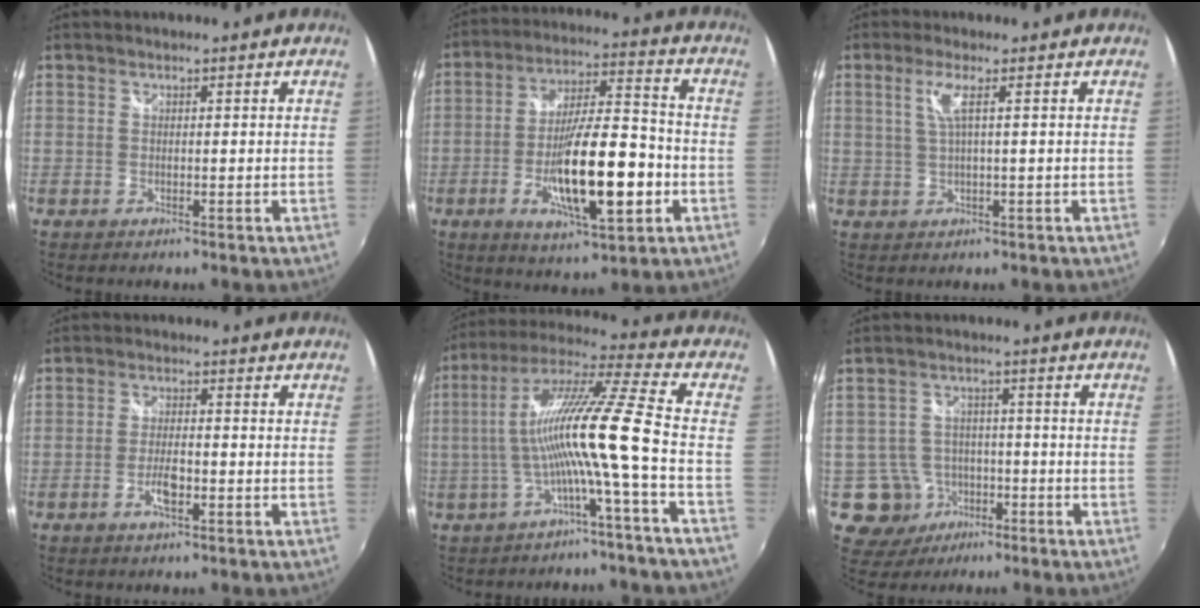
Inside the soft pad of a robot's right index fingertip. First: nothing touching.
{"total": 17.3, "force": [-5.1, 4.5, 15.9], "torque": [-0.283, -0.007, -0.080]}
{"total": 3.3, "force": [0.9, -0.5, 3.2], "torque": [-0.060, 0.001, 0.021]}
{"total": 4.3, "force": [-1.8, 1.4, 3.7], "torque": [-0.076, -0.003, -0.034]}
{"total": 13.1, "force": [-3.2, -1.8, 12.6], "torque": [-0.219, 0.004, -0.058]}
{"total": 8.8, "force": [-3.2, 8.0, 1.4], "torque": [-0.052, 0.023, -0.037]}